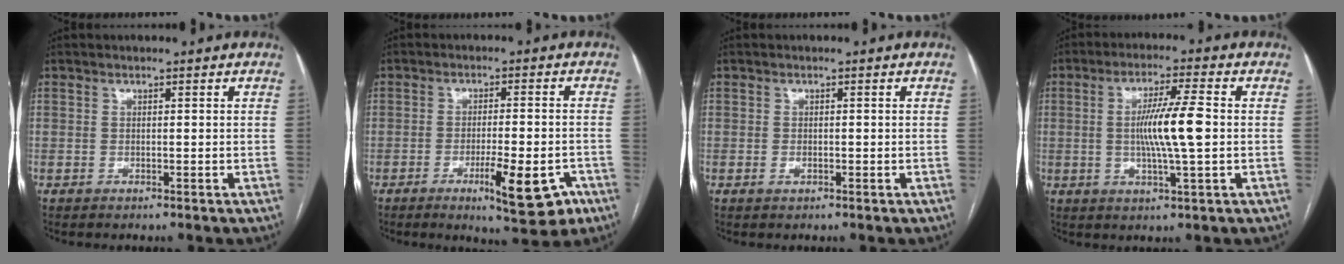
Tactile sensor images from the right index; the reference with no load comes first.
{"total": 9.5, "force": [-4.6, 1.9, 8.1], "torque": [-0.114, -0.010, -0.058]}
{"total": 0.8, "force": [-0.3, 0.5, 0.6], "torque": [-0.013, 0.000, -0.003]}
{"total": 8.6, "force": [0.0, 0.0, 8.6], "torque": [-0.159, -0.001, -0.003]}